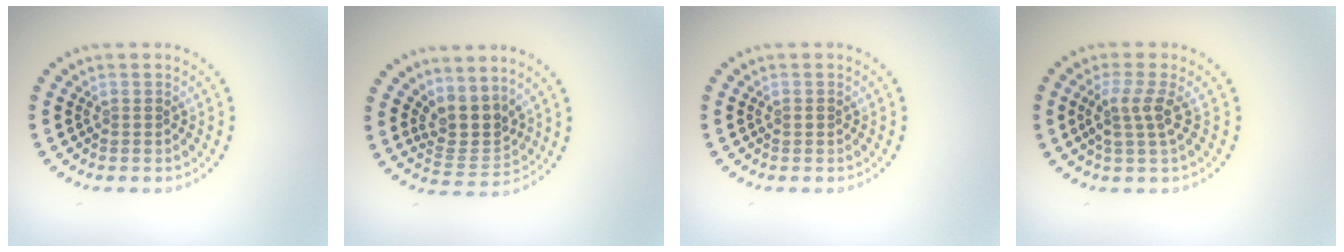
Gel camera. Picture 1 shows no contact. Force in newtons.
{"total": 3.3, "press": 2.5, "slide": 2.1}
{"total": 0.6, "press": 0.6, "slide": 0.1}
{"total": 2.5, "press": 1.9, "slide": 1.6}